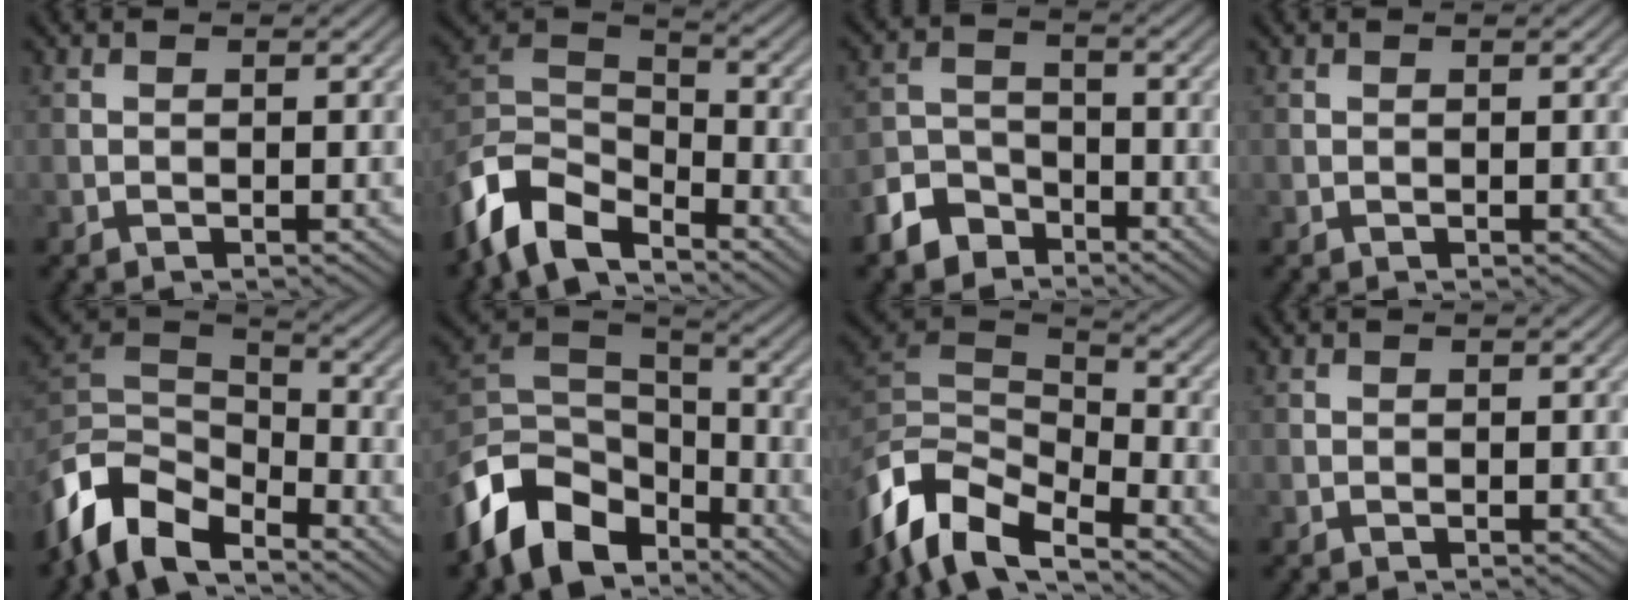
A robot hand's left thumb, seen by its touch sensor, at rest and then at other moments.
{"total": 10.3, "force": [-7.6, 4.7, 5.2], "torque": [-0.116, -0.005, -0.167]}
{"total": 6.3, "force": [-4.6, 3.7, 2.2], "torque": [-0.052, -0.002, -0.105]}
{"total": 0.0}
{"total": 11.4, "force": [-7.8, 5.6, 6.0], "torque": [-0.135, -0.006, -0.164]}
{"total": 11.9, "force": [-7.4, 7.0, 6.1], "torque": [-0.146, -0.007, -0.150]}
{"total": 11.3, "force": [-7.3, 4.9, 7.1], "torque": [-0.158, -0.006, -0.142]}
{"total": 0.0}